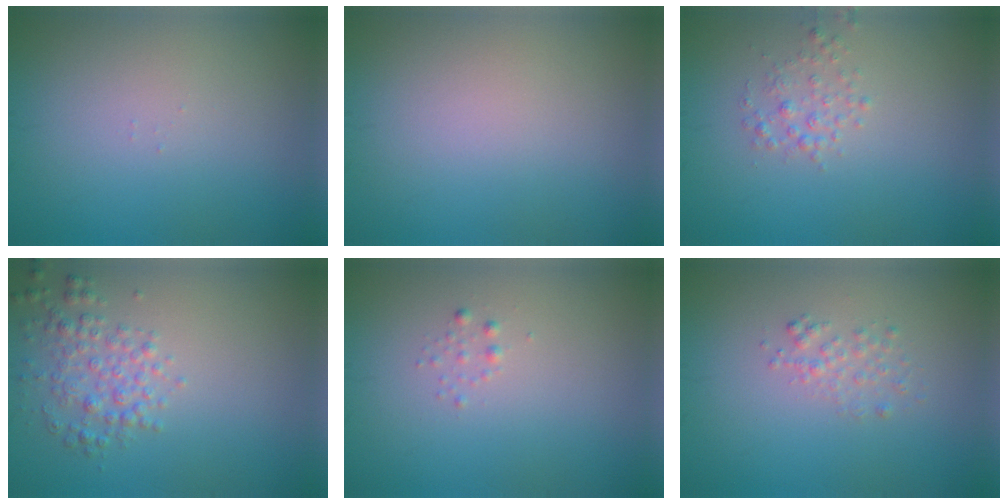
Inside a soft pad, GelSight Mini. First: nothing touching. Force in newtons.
{"total": 0.0}
{"total": 1.5, "press": 1.5, "slide": 0.0}
{"total": 2.7, "press": 2.7, "slide": 0.1}
{"total": 0.6, "press": 0.6, "slide": 0.1}
{"total": 1.4, "press": 1.4, "slide": 0.1}